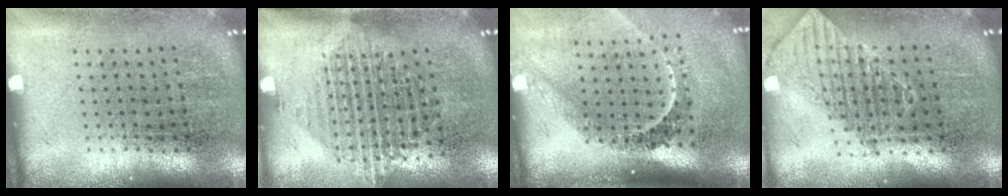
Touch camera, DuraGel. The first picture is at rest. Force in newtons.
{"total": 1.5, "press": 1.2, "slide": 0.9}
{"total": 2.2, "press": 1.6, "slide": 1.5}
{"total": 1.2, "press": 1.1, "slide": 0.6}